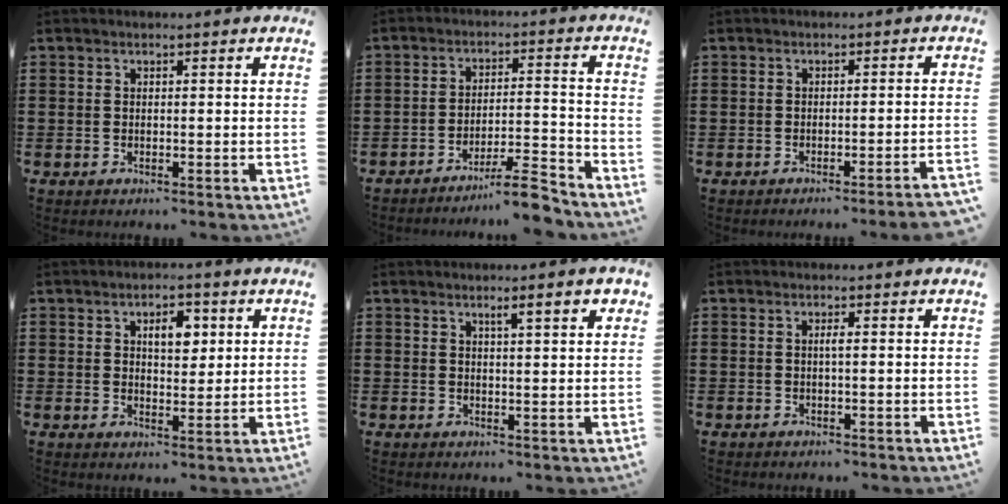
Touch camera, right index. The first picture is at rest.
{"total": 7.7, "force": [-6.8, 0.2, 3.6], "torque": [-0.048, 0.007, -0.125]}
{"total": 1.9, "force": [-1.5, -0.5, 1.1], "torque": [-0.018, -0.002, -0.030]}
{"total": 4.6, "force": [1.7, 2.5, 3.5], "torque": [-0.052, 0.003, 0.021]}
{"total": 3.5, "force": [1.9, 0.3, 2.9], "torque": [-0.051, -0.001, 0.029]}
{"total": 0.9, "force": [0.0, -0.1, 0.9], "torque": [-0.017, -0.004, 0.000]}